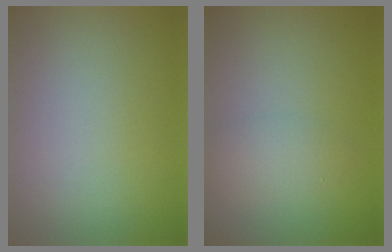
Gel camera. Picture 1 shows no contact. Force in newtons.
{"total": 2.3, "press": 2.3, "slide": 0.1}